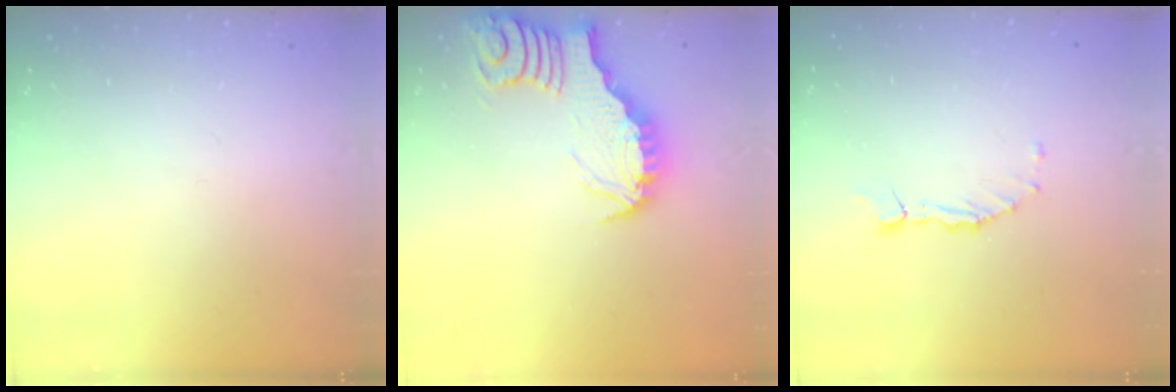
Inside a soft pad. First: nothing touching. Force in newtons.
{"total": 3.2, "press": 3.2, "slide": 0.4}
{"total": 1.6, "press": 1.5, "slide": 0.2}